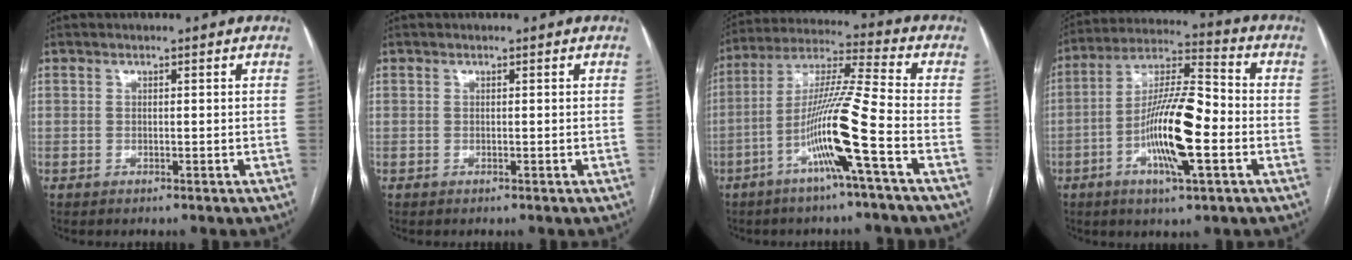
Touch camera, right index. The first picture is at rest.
{"total": 0.0}
{"total": 12.9, "force": [-5.0, -1.4, 11.8], "torque": [-0.229, 0.003, -0.097]}
{"total": 14.4, "force": [-3.8, 2.5, 13.7], "torque": [-0.258, 0.006, -0.066]}